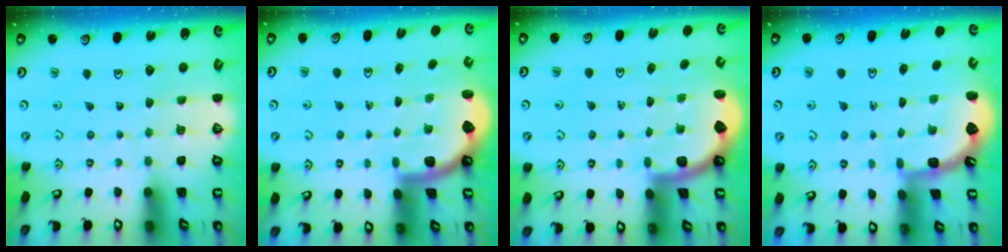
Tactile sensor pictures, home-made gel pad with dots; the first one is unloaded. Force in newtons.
{"total": 1.9, "press": 1.9, "slide": 0.3}
{"total": 1.9, "press": 1.9, "slide": 0.3}
{"total": 2.1, "press": 2.1, "slide": 0.2}